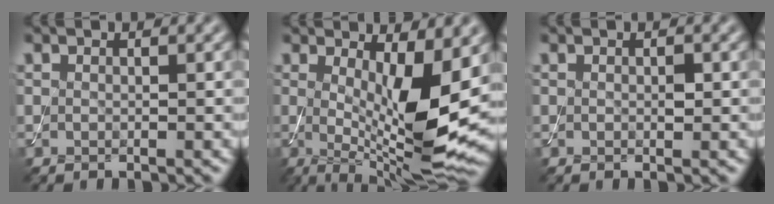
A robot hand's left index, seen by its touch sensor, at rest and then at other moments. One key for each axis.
{"total": 10.1, "fx": 0.6, "fy": 2.8, "fz": 9.6, "tx": -0.150, "ty": -0.027, "tz": 0.017}
{"total": 0.7, "fx": 0.0, "fy": 0.3, "fz": 0.6, "tx": -0.008, "ty": -0.001, "tz": 0.000}